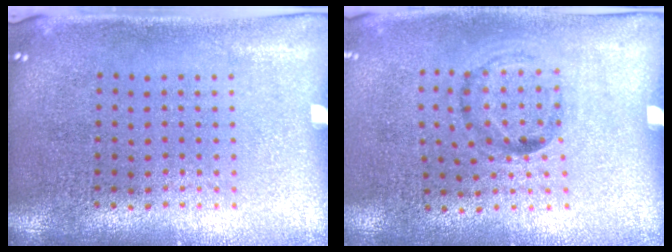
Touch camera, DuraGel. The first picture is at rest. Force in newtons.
{"total": 1.3, "press": 0.7, "slide": 1.0}